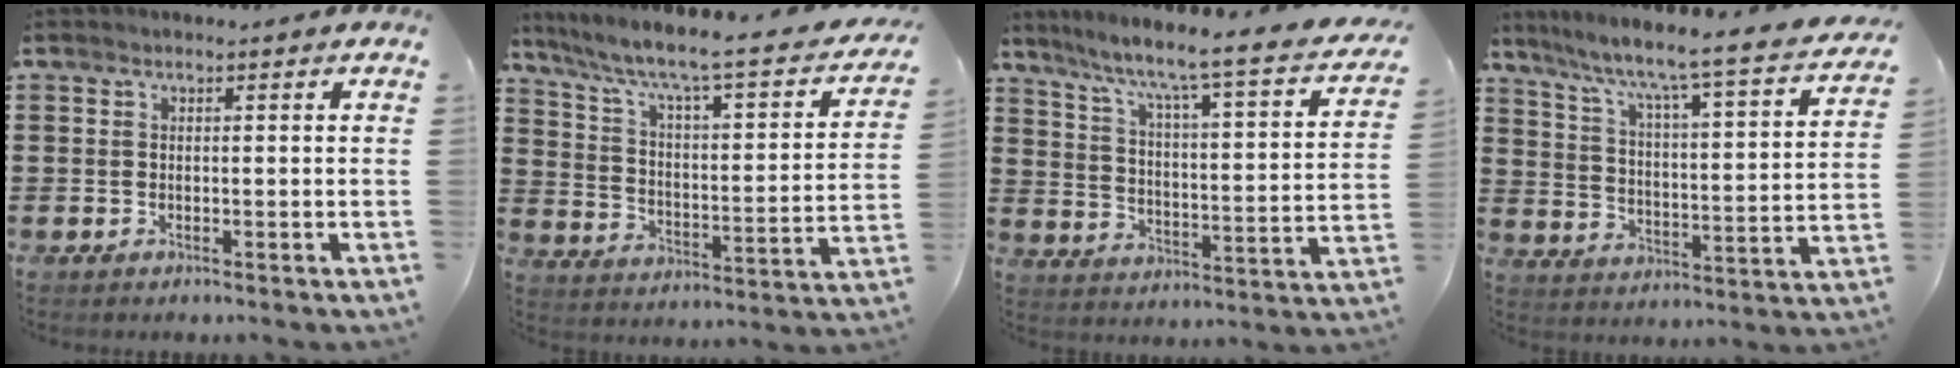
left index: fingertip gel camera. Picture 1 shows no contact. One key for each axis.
{"total": 5.9, "fx": 3.8, "fy": 0.7, "fz": 4.5, "tx": -0.104, "ty": -0.033, "tz": 0.050}
{"total": 5.3, "fx": 4.1, "fy": -0.7, "fz": 3.3, "tx": -0.084, "ty": -0.051, "tz": 0.053}
{"total": 5.4, "fx": 4.5, "fy": -0.7, "fz": 2.9, "tx": -0.078, "ty": -0.053, "tz": 0.060}